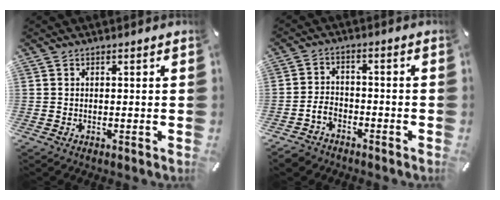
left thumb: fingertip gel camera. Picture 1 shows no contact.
{"total": 5.0, "force": [-3.1, 3.5, 1.8], "torque": [-0.041, 0.014, -0.060]}